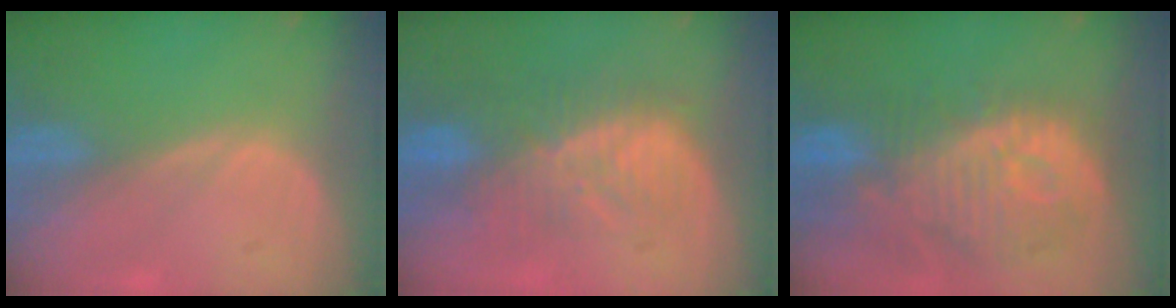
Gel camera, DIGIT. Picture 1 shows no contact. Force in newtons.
{"total": 10.0, "press": 8.8, "slide": 4.6}
{"total": 12.5, "press": 11.1, "slide": 5.7}